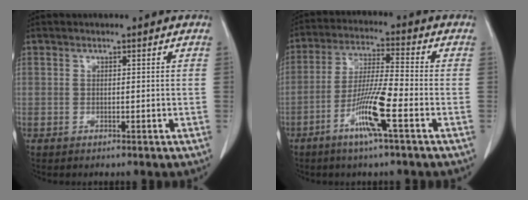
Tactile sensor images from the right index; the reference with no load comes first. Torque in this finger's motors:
{"motor_torque": [0.99, -0.52, 0.25, 0.08]}